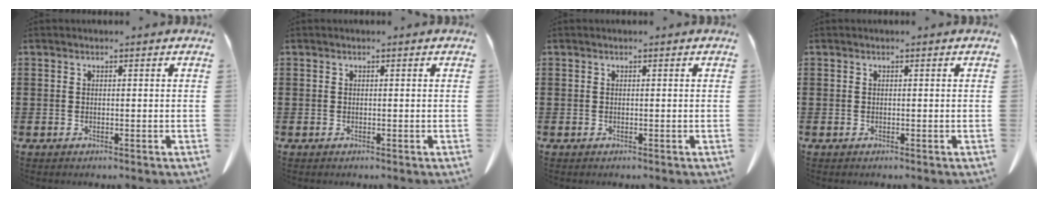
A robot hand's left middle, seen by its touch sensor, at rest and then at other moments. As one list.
[{"total": 0.0}, {"total": 0.0}, {"total": 0.0}]